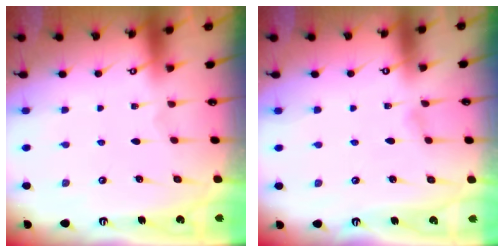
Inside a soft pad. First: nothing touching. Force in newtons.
{"total": 2.4, "press": 2.4, "slide": 0.3}